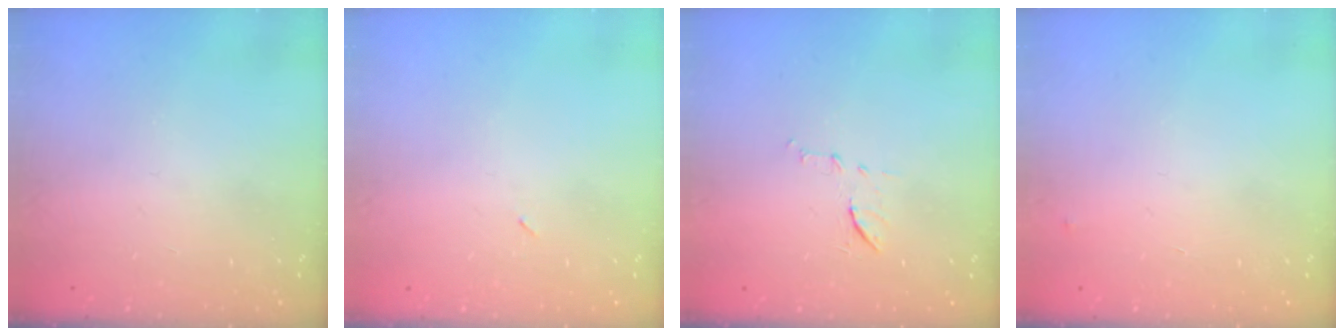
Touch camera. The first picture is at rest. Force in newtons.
{"total": 2.1, "press": 1.9, "slide": 1.0}
{"total": 6.1, "press": 5.9, "slide": 1.5}
{"total": 2.5, "press": 2.5, "slide": 0.4}